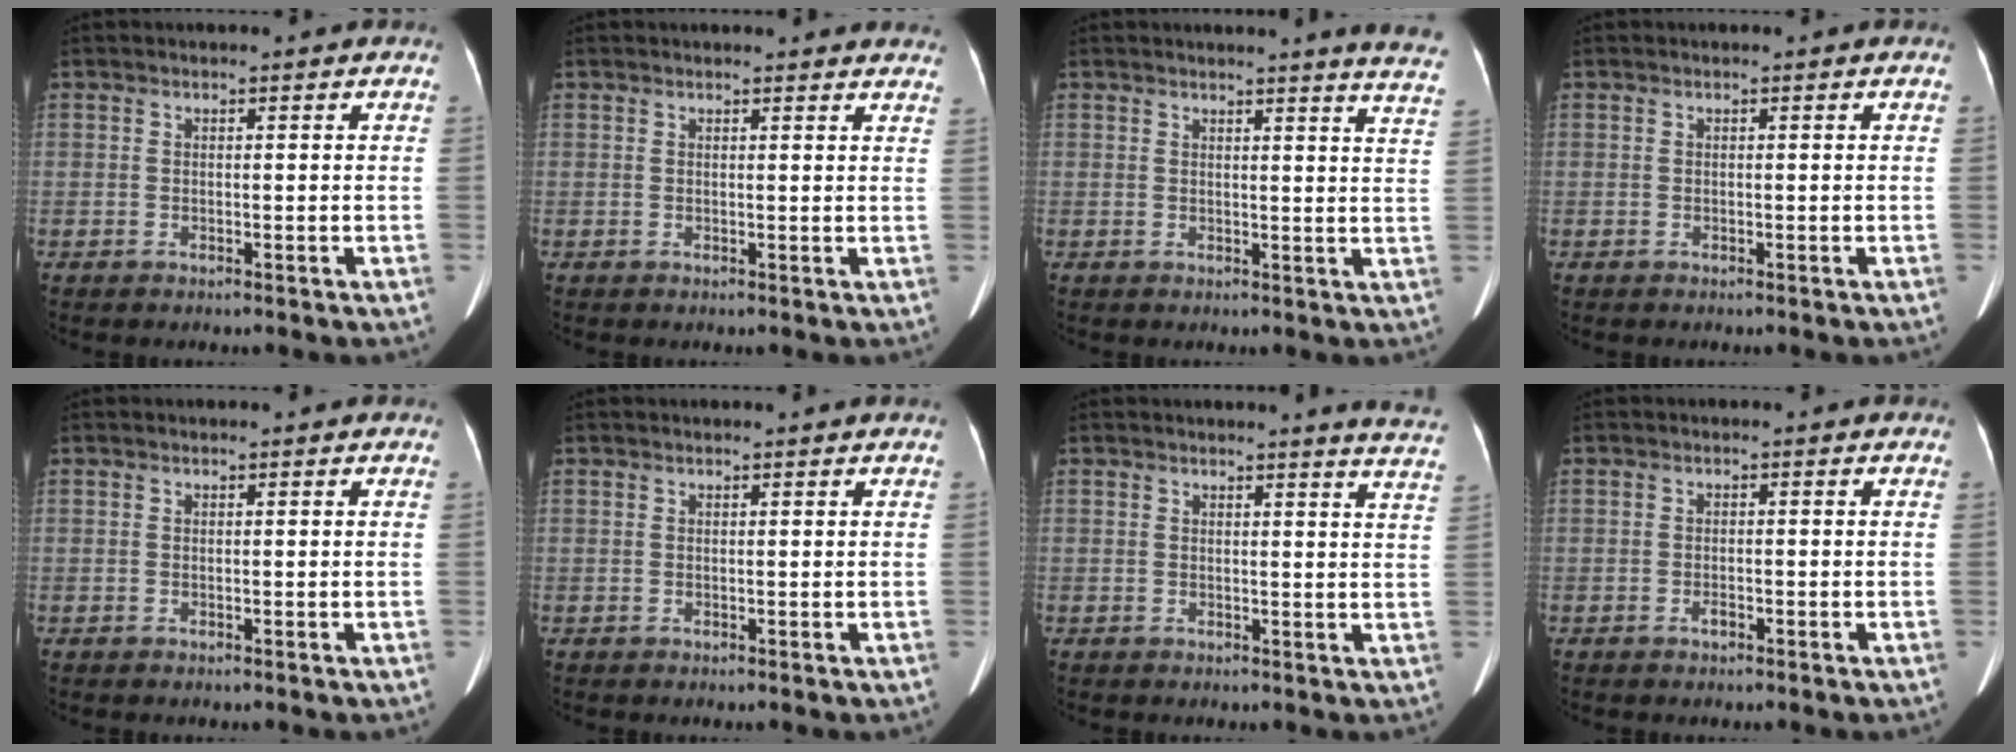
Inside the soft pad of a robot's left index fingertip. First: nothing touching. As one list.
[{"total": 7.9, "force": [7.6, 1.4, 1.8], "torque": [-0.003, 0.000, 0.060]}, {"total": 9.9, "force": [9.2, -1.2, 3.5], "torque": [-0.032, -0.077, 0.073]}, {"total": 0.0}, {"total": 0.0}, {"total": 0.6, "force": [0.5, -0.1, 0.2], "torque": [-0.007, 0.000, 0.011]}, {"total": 7.6, "force": [7.4, -0.5, 1.9], "torque": [-0.015, -0.055, 0.050]}, {"total": 1.0, "force": [-0.8, 0.4, 0.5], "torque": [-0.013, -0.001, -0.010]}]